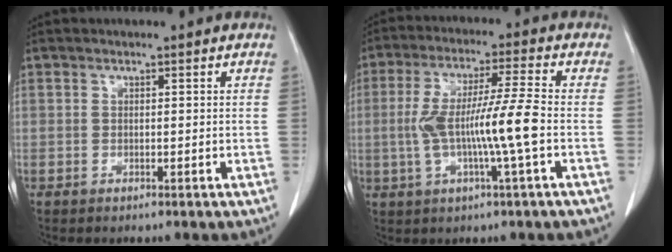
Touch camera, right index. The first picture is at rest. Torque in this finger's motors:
{"motor_torque": [1.58, -0.33, 0.85, 0.21]}